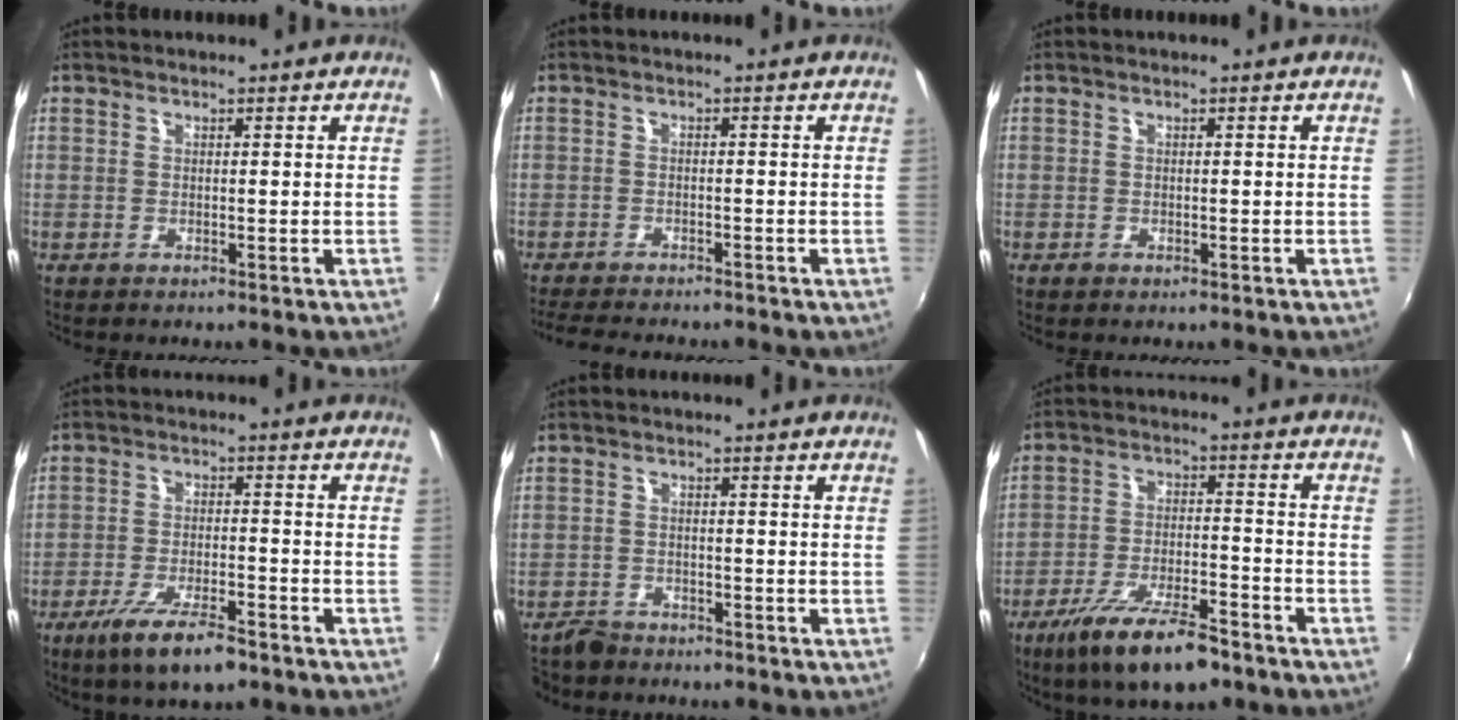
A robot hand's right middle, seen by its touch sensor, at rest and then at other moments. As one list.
[{"total": 7.4, "force": [-6.7, 1.0, 2.9], "torque": [-0.073, -0.018, -0.108]}, {"total": 0.6, "force": [-0.4, 0.4, 0.2], "torque": [-0.003, -0.004, -0.009]}, {"total": 9.8, "force": [-6.8, 2.3, 6.6], "torque": [-0.148, -0.023, -0.118]}, {"total": 3.5, "force": [-3.1, 1.7, 0.2], "torque": [-0.019, 0.003, -0.059]}, {"total": 13.9, "force": [-10.0, 3.9, 8.8], "torque": [-0.182, -0.026, -0.169]}]